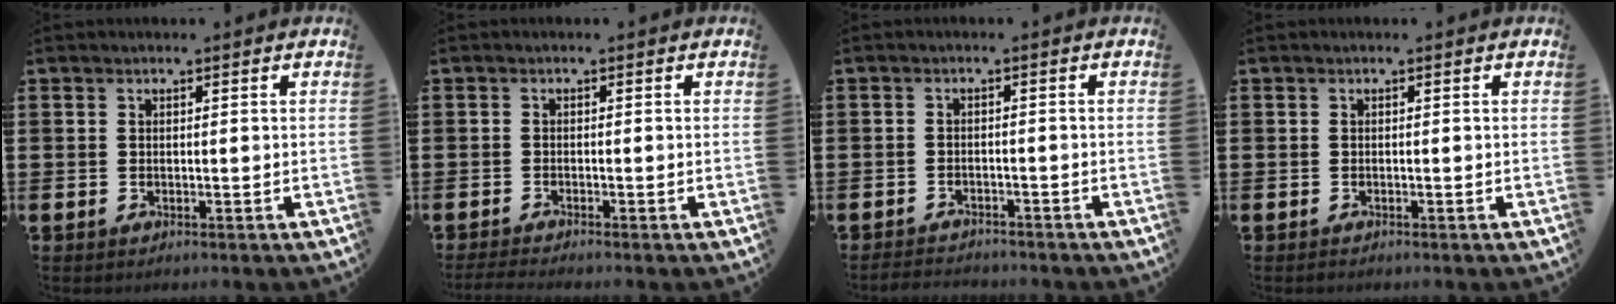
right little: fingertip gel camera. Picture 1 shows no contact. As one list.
[{"total": 1.0, "force": [-0.9, 0.0, 0.6], "torque": [-0.008, -0.001, -0.017]}, {"total": 1.8, "force": [-1.7, 0.1, -0.2], "torque": [-0.005, 0.002, -0.039]}, {"total": 0.0}]